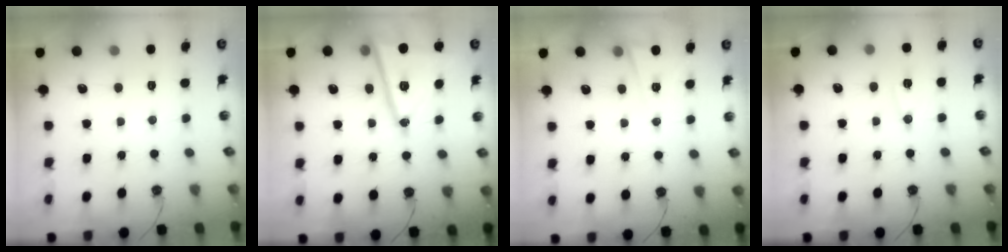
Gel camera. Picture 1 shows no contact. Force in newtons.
{"total": 16.3, "press": 16.2, "slide": 2.5}
{"total": 2.8, "press": 2.4, "slide": 1.4}
{"total": 7.8, "press": 7.7, "slide": 1.3}